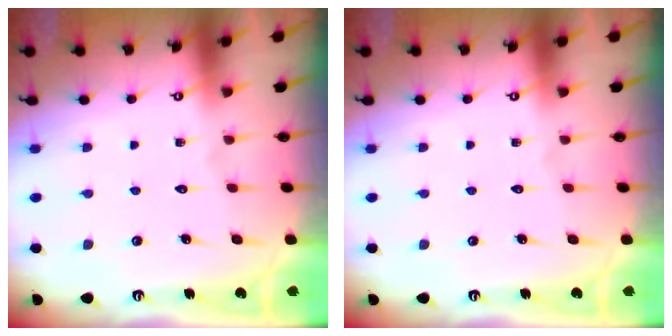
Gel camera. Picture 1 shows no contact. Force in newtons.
{"total": 0.0}